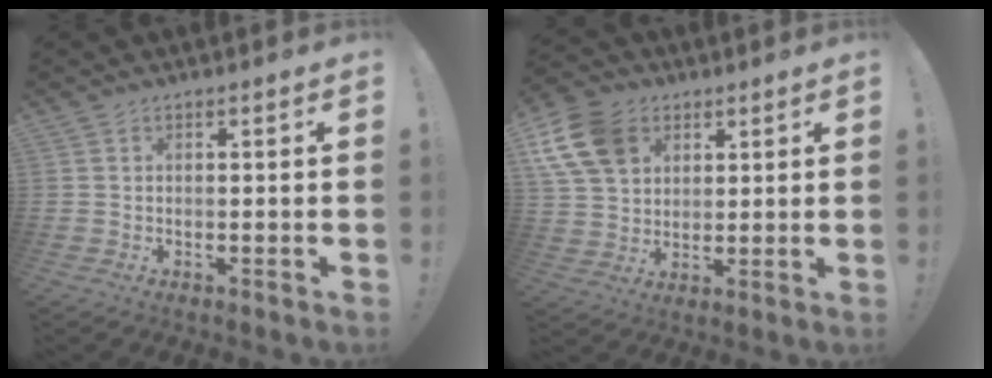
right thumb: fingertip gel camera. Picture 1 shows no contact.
{"total": 14.8, "force": [6.2, 11.2, 7.5], "torque": [-0.132, -0.027, 0.125]}